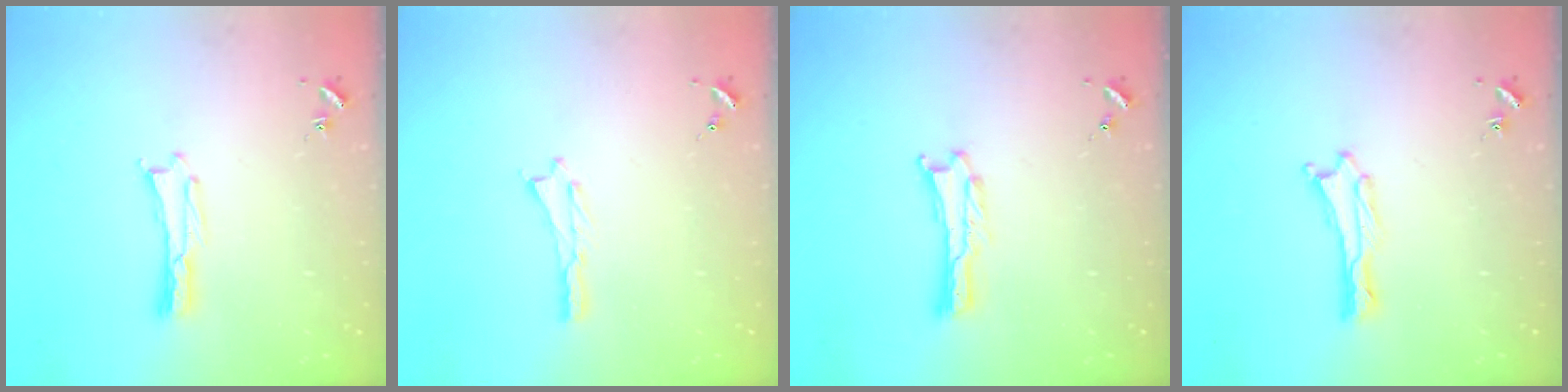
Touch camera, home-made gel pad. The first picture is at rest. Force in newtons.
{"total": 0.0}
{"total": 0.0}
{"total": 0.6, "press": 0.6, "slide": 0.1}